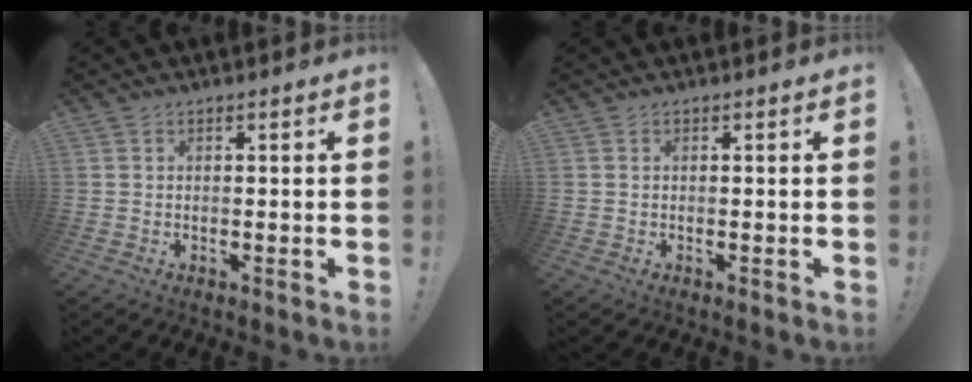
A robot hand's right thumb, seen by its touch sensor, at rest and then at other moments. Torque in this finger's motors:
{"motor_torque": [-0.06, 0.03, 0.49, -0.32, 0.05]}